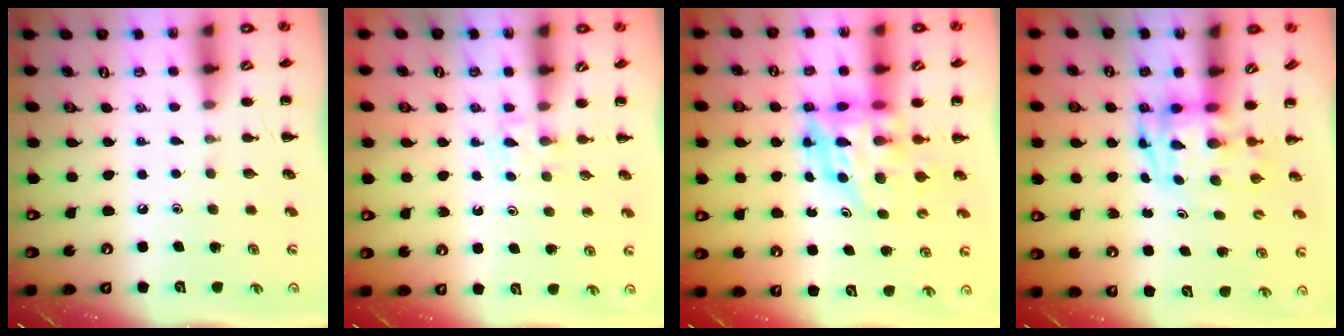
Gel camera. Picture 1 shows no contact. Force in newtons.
{"total": 3.2, "press": 3.0, "slide": 1.1}
{"total": 7.9, "press": 7.6, "slide": 2.2}
{"total": 3.6, "press": 3.5, "slide": 0.7}